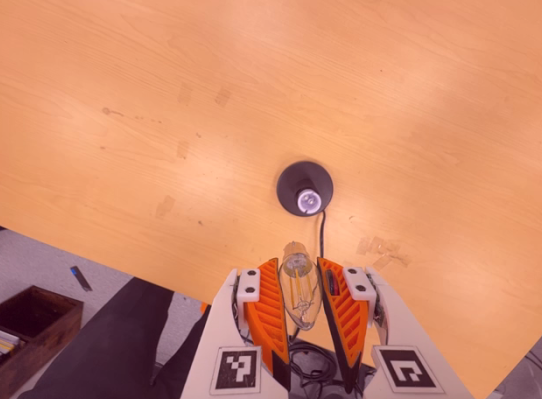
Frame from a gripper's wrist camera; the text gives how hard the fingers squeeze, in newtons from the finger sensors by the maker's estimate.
{"total": 9.4, "left": 8.7, "right": 10.0}